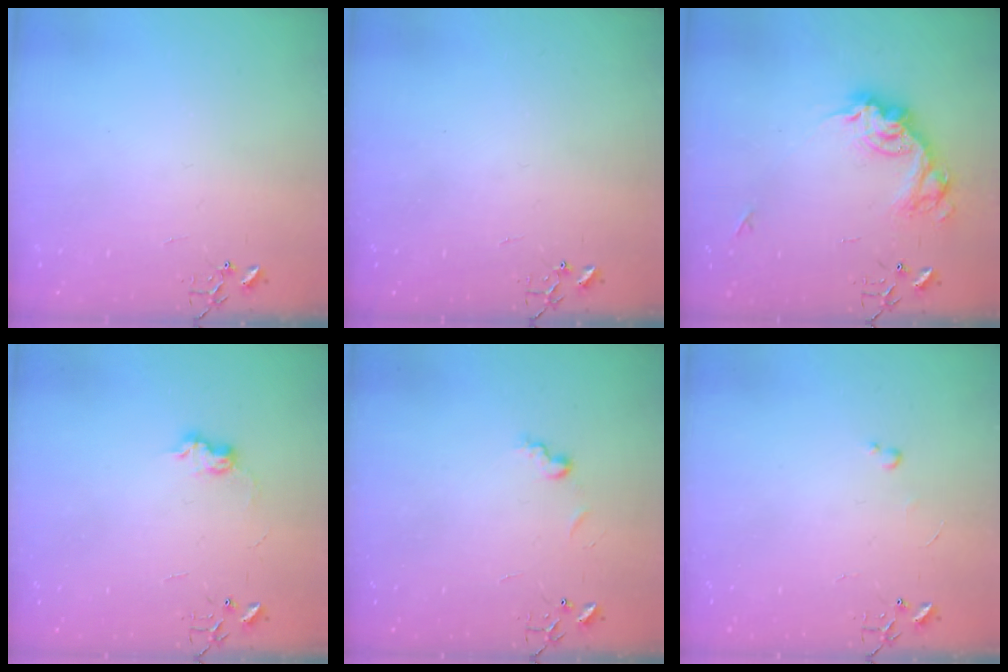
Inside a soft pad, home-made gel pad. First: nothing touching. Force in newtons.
{"total": 0.0}
{"total": 17.6, "press": 17.6, "slide": 1.0}
{"total": 7.4, "press": 7.4, "slide": 0.4}
{"total": 6.9, "press": 6.9, "slide": 0.7}
{"total": 2.4, "press": 2.3, "slide": 0.4}